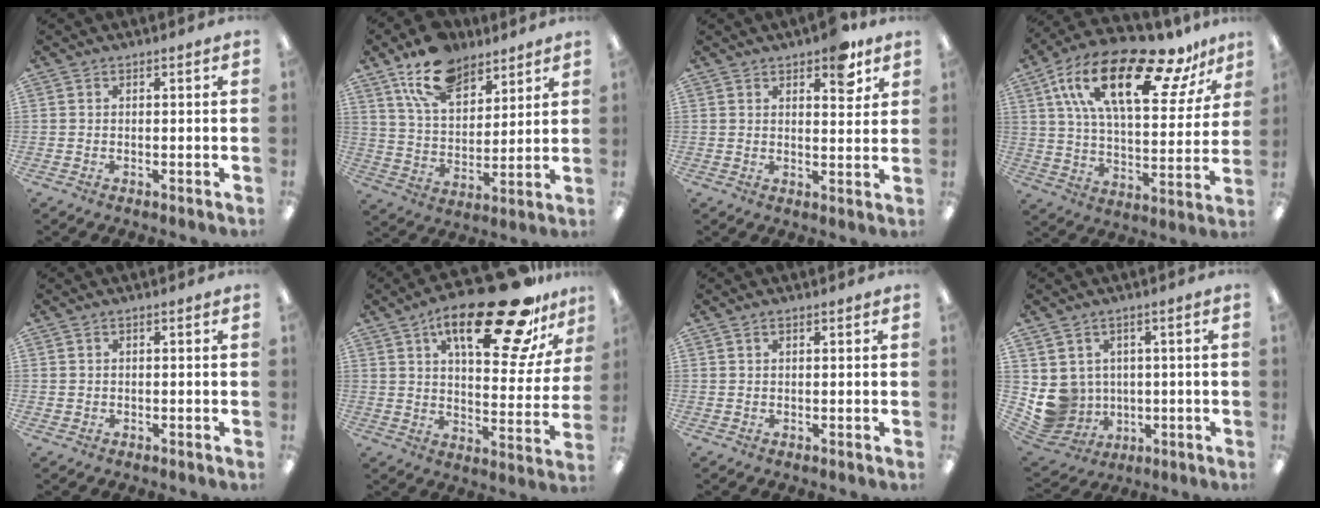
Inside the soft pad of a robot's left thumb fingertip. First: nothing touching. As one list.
[{"total": 14.7, "force": [10.0, 8.1, 7.1], "torque": [-0.127, -0.039, 0.187]}, {"total": 7.2, "force": [4.7, 3.2, 4.4], "torque": [-0.041, -0.025, 0.076]}, {"total": 24.5, "force": [14.5, 9.5, 17.3], "torque": [-0.292, -0.066, 0.244]}, {"total": 0.7, "force": [0.2, 0.7, 0.0], "torque": [0.000, 0.005, 0.003]}, {"total": 25.2, "force": [15.7, 8.9, 17.7], "torque": [-0.253, -0.092, 0.250]}, {"total": 1.1, "force": [0.7, 0.5, 0.7], "torque": [-0.015, 0.002, 0.012]}, {"total": 7.6, "force": [0.9, 7.4, 1.3], "torque": [-0.062, -0.012, 0.029]}]